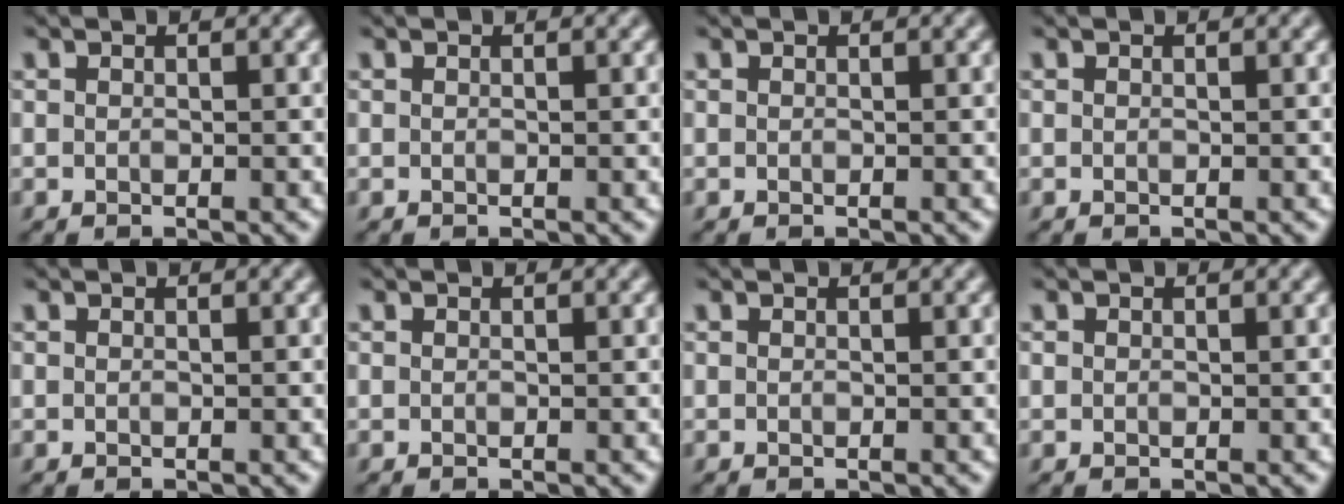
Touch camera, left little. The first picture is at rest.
{"total": 0.0}
{"total": 0.0}
{"total": 0.0}
{"total": 0.0}
{"total": 0.0}
{"total": 0.0}
{"total": 0.0}